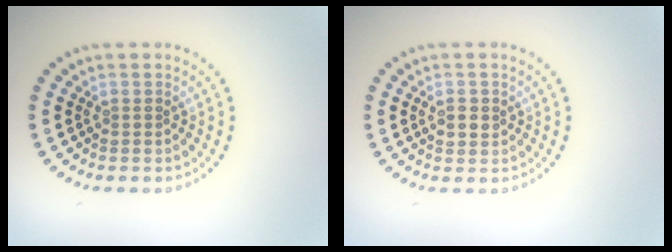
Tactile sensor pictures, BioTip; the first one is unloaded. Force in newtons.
{"total": 1.5, "press": 1.5, "slide": 0.4}